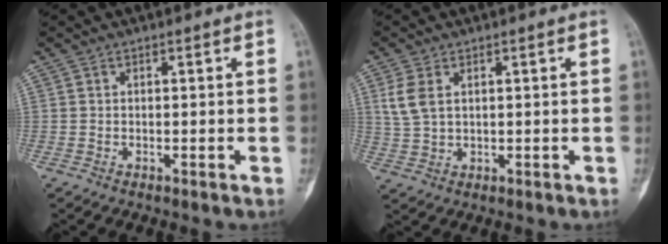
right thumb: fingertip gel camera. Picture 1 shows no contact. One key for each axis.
{"total": 5.0, "fx": 1.7, "fy": 3.0, "fz": 3.7, "tx": -0.082, "ty": 0.000, "tz": 0.041}